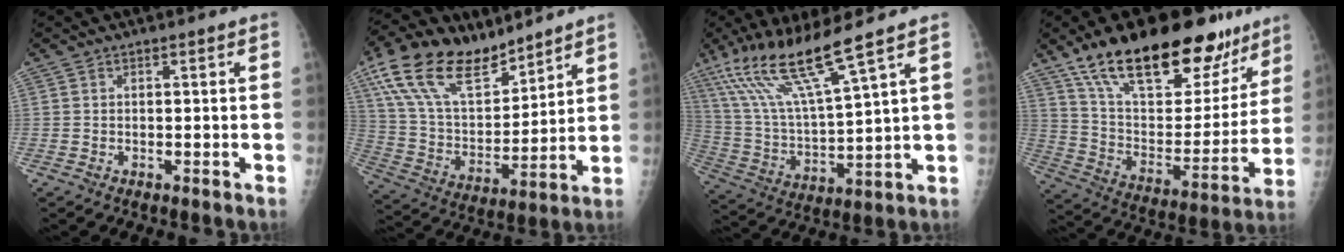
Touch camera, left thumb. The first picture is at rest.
{"total": 20.1, "force": [13.8, 9.3, 11.4], "torque": [-0.186, -0.044, 0.263]}
{"total": 16.3, "force": [10.8, 1.2, 12.2], "torque": [-0.238, -0.051, 0.216]}
{"total": 29.9, "force": [20.5, 12.5, 17.9], "torque": [-0.239, -0.057, 0.330]}